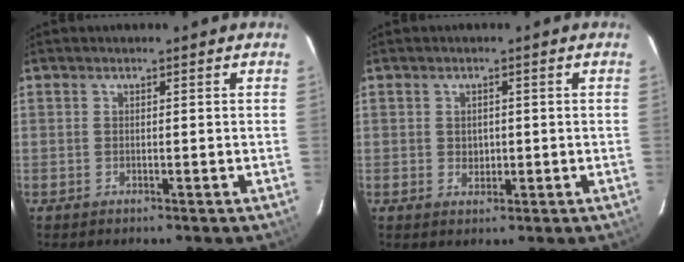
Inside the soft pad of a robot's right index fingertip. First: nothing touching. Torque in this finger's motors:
{"motor_torque": [0.00, 0.00, -0.01, 0.00]}